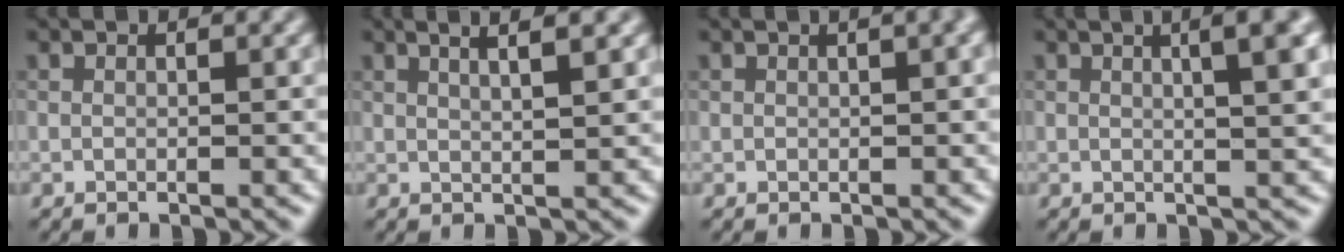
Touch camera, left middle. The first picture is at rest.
{"total": 3.0, "force": [1.8, 0.6, 2.3], "torque": [-0.014, 0.018, 0.014]}
{"total": 3.2, "force": [1.6, 1.4, 2.5], "torque": [-0.011, 0.025, 0.007]}
{"total": 5.6, "force": [2.2, 1.7, 4.9], "torque": [-0.038, 0.031, 0.017]}